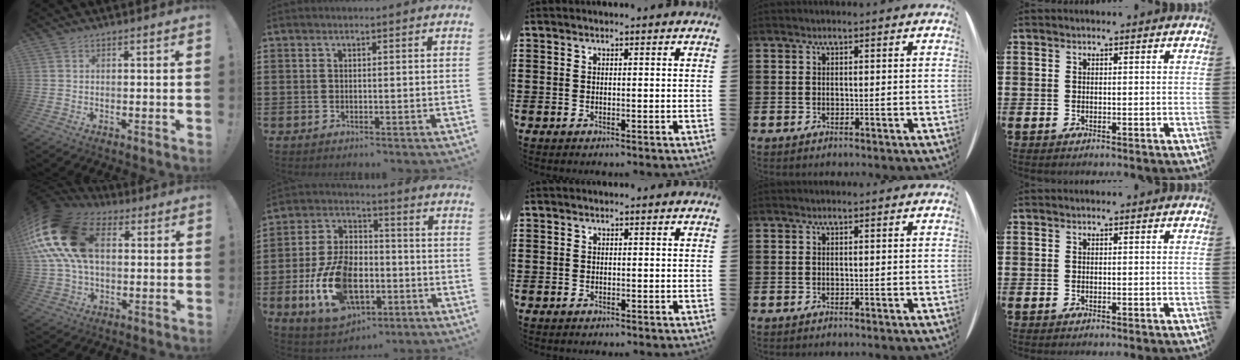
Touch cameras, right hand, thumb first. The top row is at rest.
{"thumb": {"total": 24.2, "force": [6.4, 15.7, 17.2], "torque": [-0.329, -0.004, 0.121]}, "index": {"total": 13.2, "force": [-3.9, 8.3, 9.5], "torque": [-0.217, 0.008, -0.068]}, "middle": {"total": 0.6, "force": [-0.5, 0.3, 0.0], "torque": [-0.001, 0.001, -0.010]}}